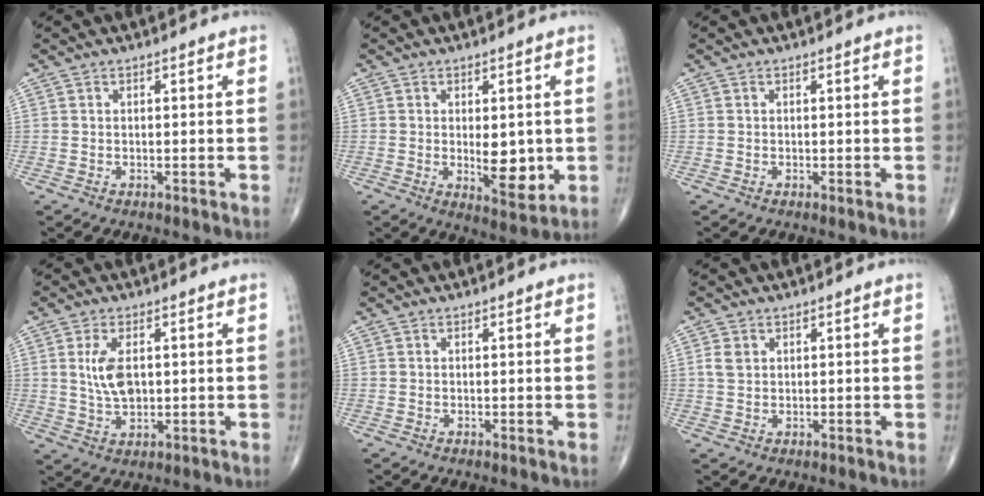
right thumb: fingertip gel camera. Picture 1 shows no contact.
{"total": 7.4, "force": [-0.3, 3.2, 6.7], "torque": [-0.078, -0.015, 0.006]}
{"total": 0.0}
{"total": 6.6, "force": [1.1, 3.5, 5.4], "torque": [-0.103, -0.005, 0.025]}
{"total": 0.0}
{"total": 2.3, "force": [0.7, 1.7, 1.3], "torque": [-0.024, 0.002, 0.017]}